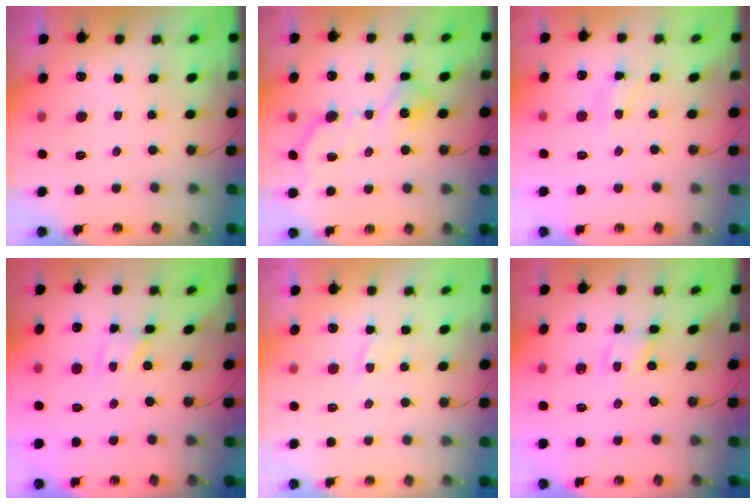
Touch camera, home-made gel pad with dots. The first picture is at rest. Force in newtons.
{"total": 13.1, "press": 13.1, "slide": 0.6}
{"total": 7.8, "press": 7.8, "slide": 0.6}
{"total": 2.5, "press": 2.5, "slide": 0.1}
{"total": 1.4, "press": 1.4, "slide": 0.2}
{"total": 2.1, "press": 2.1, "slide": 0.3}